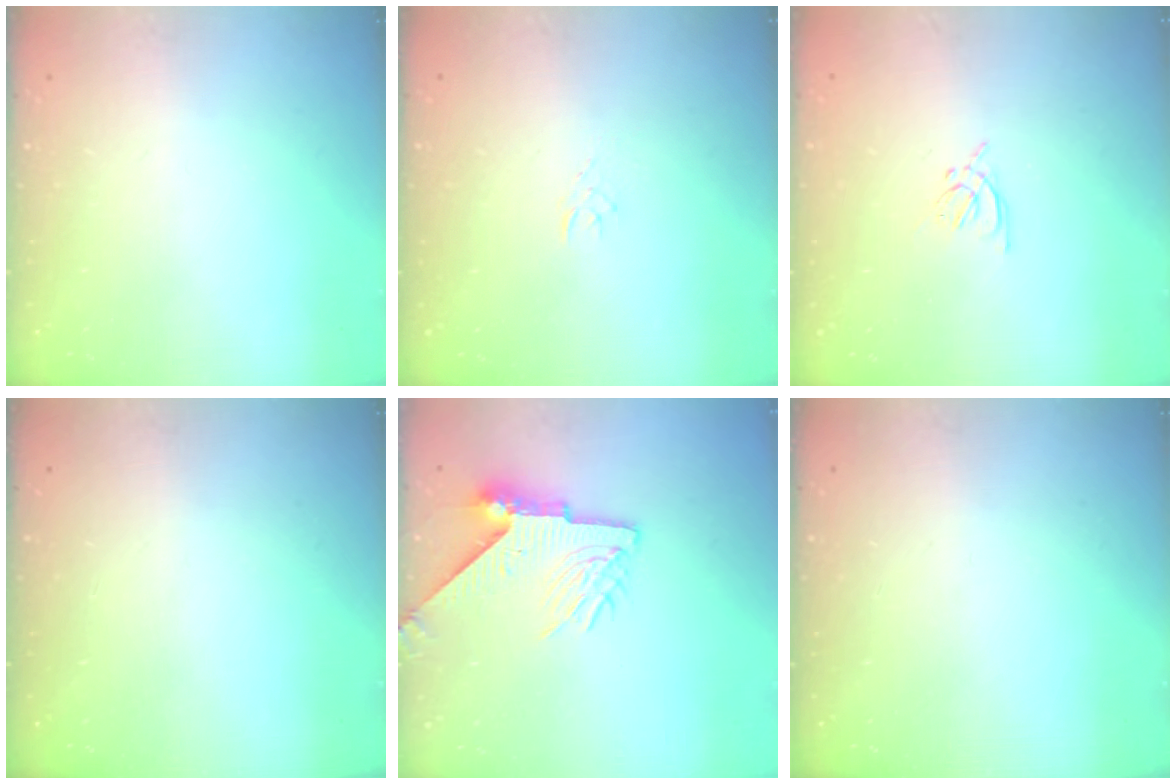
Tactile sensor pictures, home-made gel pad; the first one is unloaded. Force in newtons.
{"total": 4.8, "press": 4.8, "slide": 0.3}
{"total": 2.0, "press": 1.9, "slide": 0.5}
{"total": 0.0}
{"total": 9.4, "press": 9.3, "slide": 1.0}
{"total": 0.0}